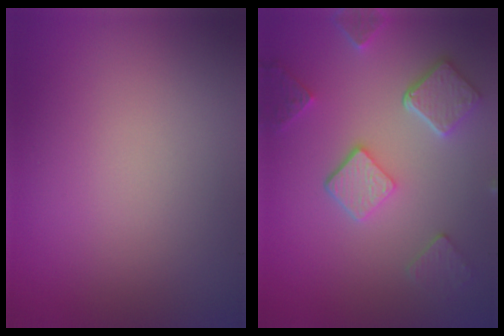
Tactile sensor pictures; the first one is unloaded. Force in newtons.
{"total": 4.9, "press": 3.8, "slide": 3.0}